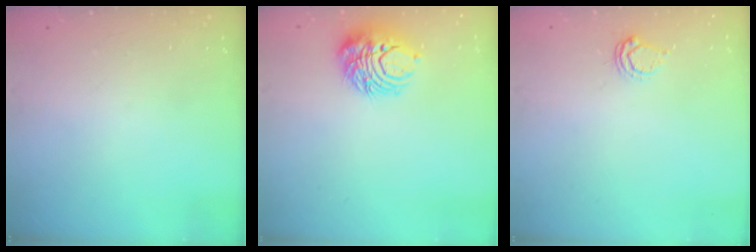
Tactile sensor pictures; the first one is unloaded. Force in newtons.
{"total": 12.1, "press": 12.1, "slide": 0.7}
{"total": 3.7, "press": 3.7, "slide": 0.5}